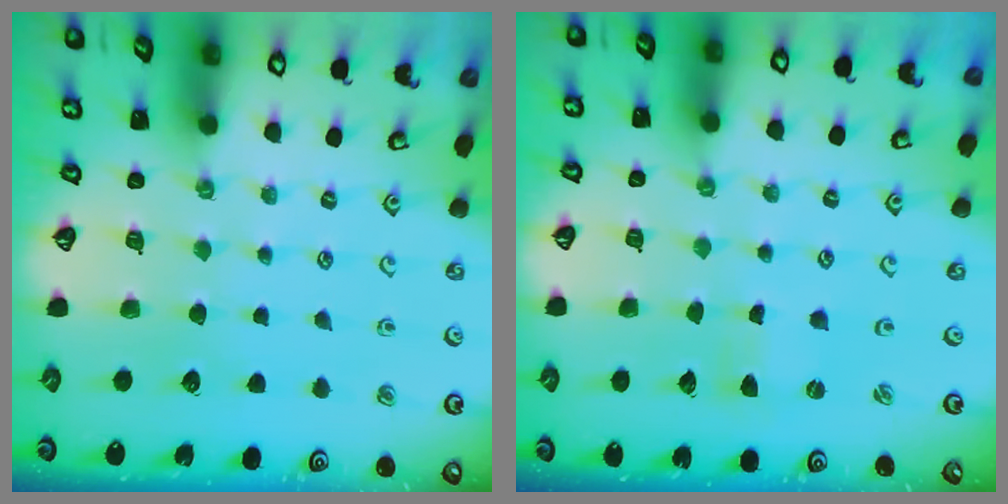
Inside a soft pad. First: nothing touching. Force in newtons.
{"total": 0.0}